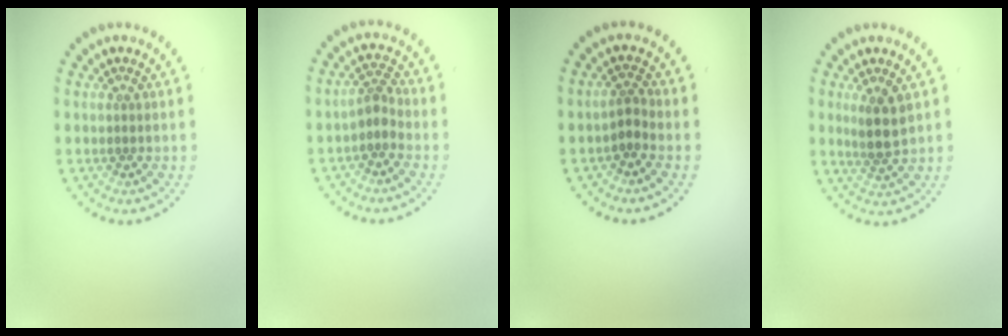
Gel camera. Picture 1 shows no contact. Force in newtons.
{"total": 2.0, "press": 1.6, "slide": 1.3}
{"total": 1.6, "press": 1.1, "slide": 1.1}
{"total": 2.6, "press": 2.3, "slide": 1.2}